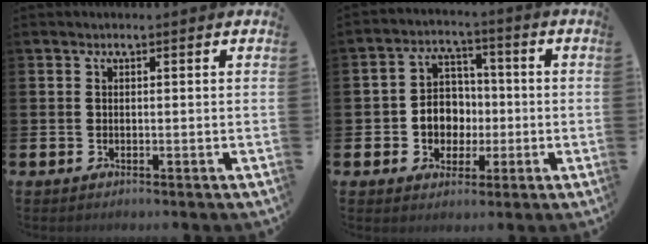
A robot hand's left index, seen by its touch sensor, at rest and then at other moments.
{"total": 5.6, "force": [-0.5, 5.1, 2.1], "torque": [-0.040, 0.008, -0.016]}